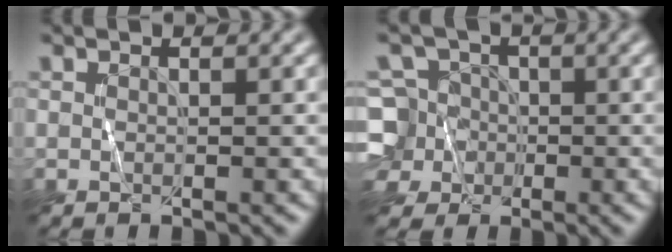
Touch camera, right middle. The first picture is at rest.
{"total": 7.3, "force": [-1.8, 6.7, 2.1], "torque": [-0.045, 0.014, -0.060]}